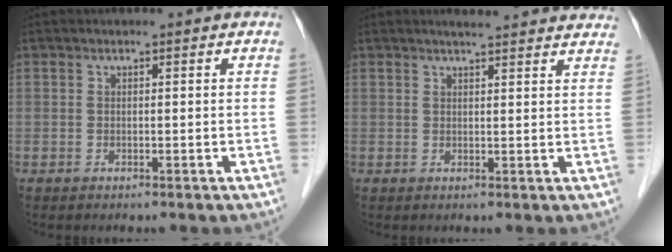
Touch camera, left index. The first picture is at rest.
{"total": 11.3, "force": [10.5, 1.3, 4.1], "torque": [-0.039, 0.013, 0.108]}